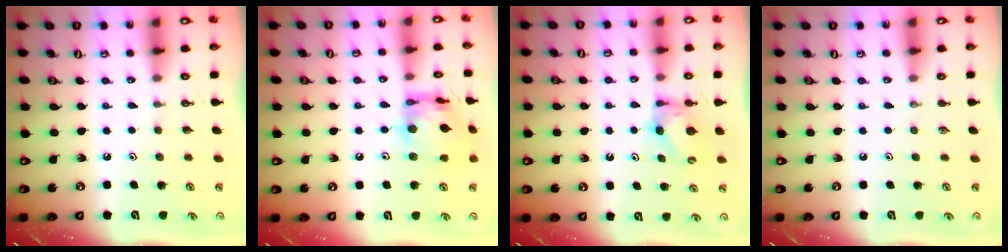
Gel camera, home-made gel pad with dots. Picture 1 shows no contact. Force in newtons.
{"total": 14.6, "press": 14.5, "slide": 1.2}
{"total": 7.1, "press": 7.1, "slide": 0.1}
{"total": 0.0}